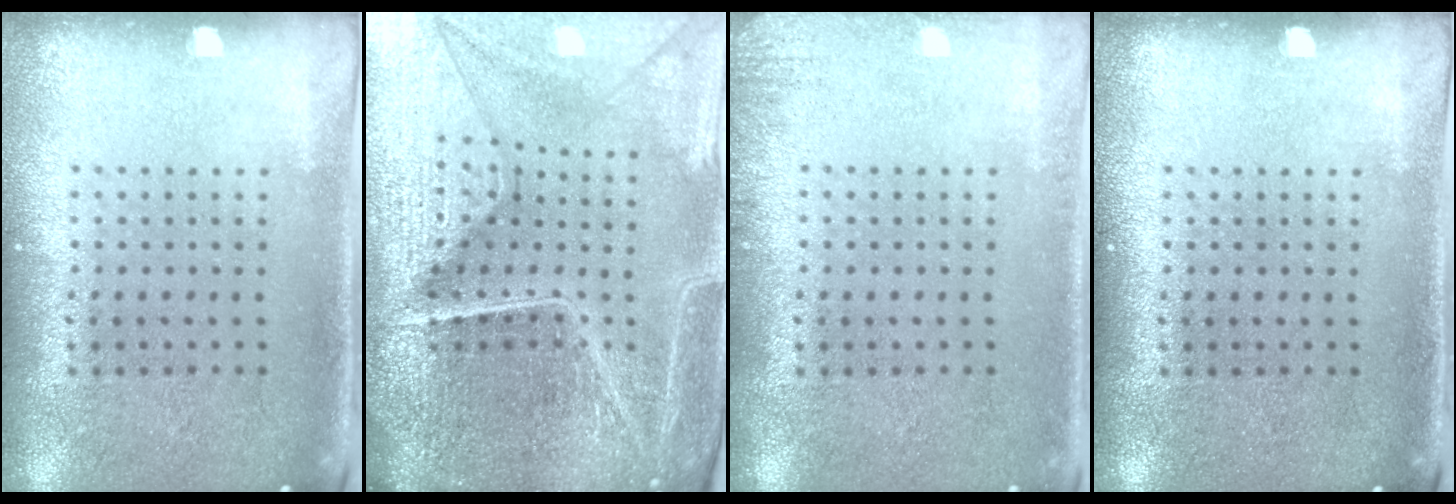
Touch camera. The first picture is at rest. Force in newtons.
{"total": 6.5, "press": 5.7, "slide": 3.1}
{"total": 1.4, "press": 1.4, "slide": 0.2}
{"total": 0.0}